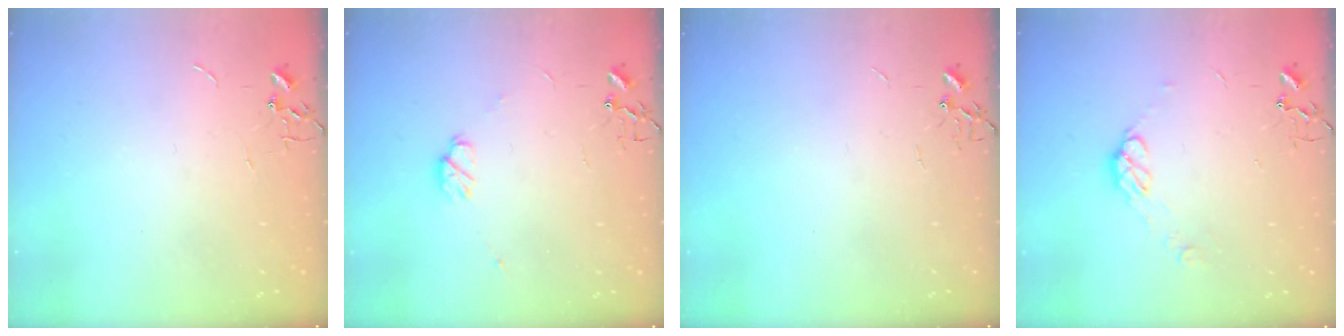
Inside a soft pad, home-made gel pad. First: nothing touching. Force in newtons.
{"total": 6.1, "press": 6.0, "slide": 1.1}
{"total": 0.0}
{"total": 6.9, "press": 6.9, "slide": 0.5}